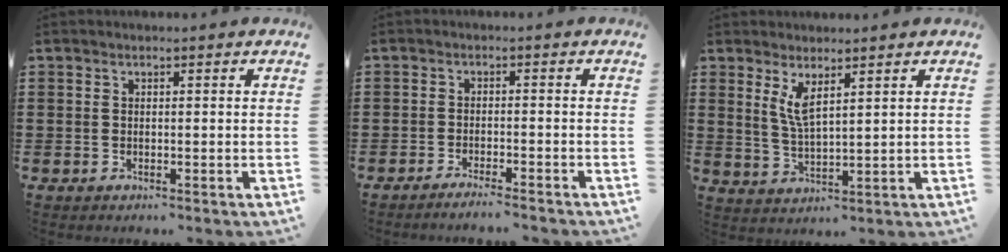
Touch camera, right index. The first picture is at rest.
{"total": 2.4, "force": [-2.3, -0.4, 0.6], "torque": [-0.011, -0.003, -0.045]}
{"total": 4.1, "force": [2.3, 0.9, 3.3], "torque": [-0.071, 0.001, 0.041]}